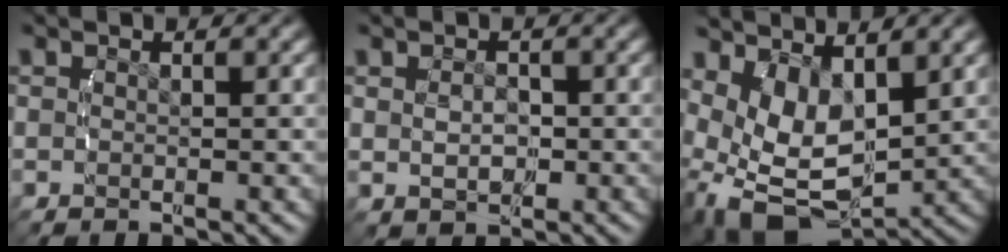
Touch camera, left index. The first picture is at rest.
{"total": 2.3, "force": [0.0, 1.6, 1.6], "torque": [-0.027, -0.005, 0.006]}
{"total": 10.5, "force": [-1.4, 7.8, 6.9], "torque": [-0.167, -0.059, -0.004]}